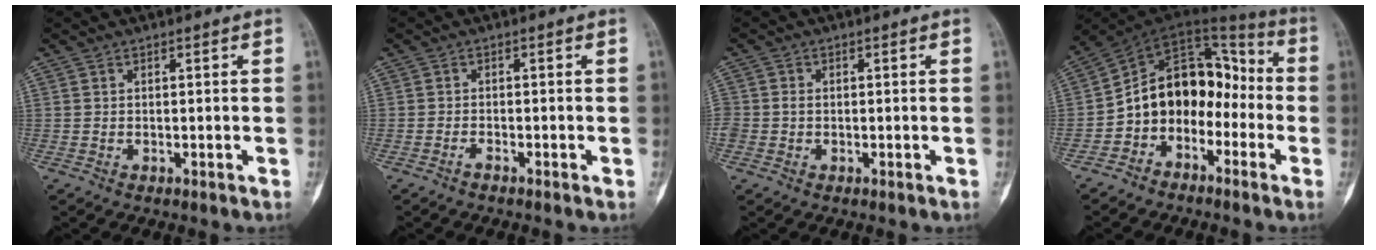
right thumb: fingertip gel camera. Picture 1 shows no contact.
{"total": 0.9, "force": [-0.8, 0.2, 0.4], "torque": [-0.012, 0.003, -0.016]}
{"total": 1.9, "force": [-0.4, 1.6, 1.0], "torque": [-0.016, 0.004, -0.009]}
{"total": 14.4, "force": [-4.0, 10.7, 8.7], "torque": [-0.101, 0.094, -0.079]}